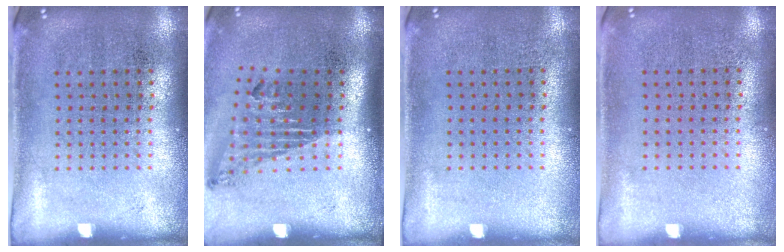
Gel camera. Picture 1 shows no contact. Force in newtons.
{"total": 1.7, "press": 1.1, "slide": 1.3}
{"total": 0.0}
{"total": 0.0}